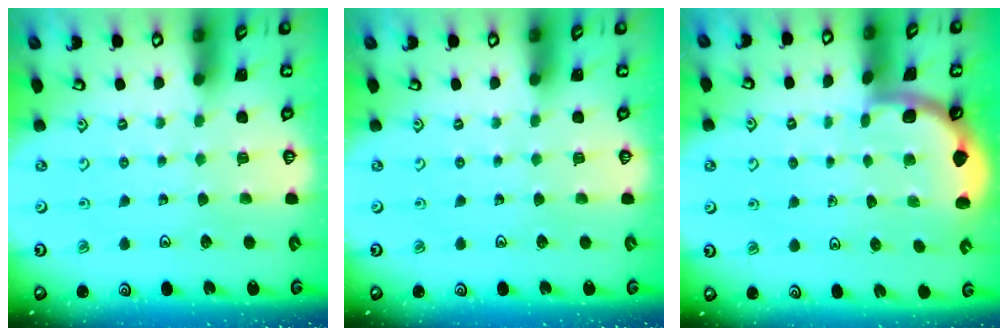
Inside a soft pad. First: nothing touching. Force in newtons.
{"total": 0.0}
{"total": 1.9, "press": 1.9, "slide": 0.0}